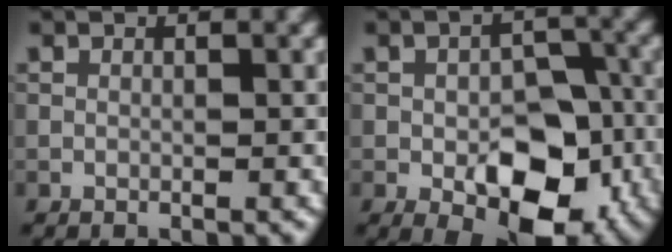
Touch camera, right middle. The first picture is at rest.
{"total": 8.9, "force": [-2.8, 5.1, 6.8], "torque": [-0.103, -0.013, -0.035]}